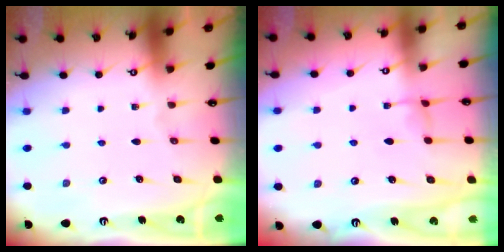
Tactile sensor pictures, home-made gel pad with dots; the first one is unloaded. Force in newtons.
{"total": 2.1, "press": 2.1, "slide": 0.3}